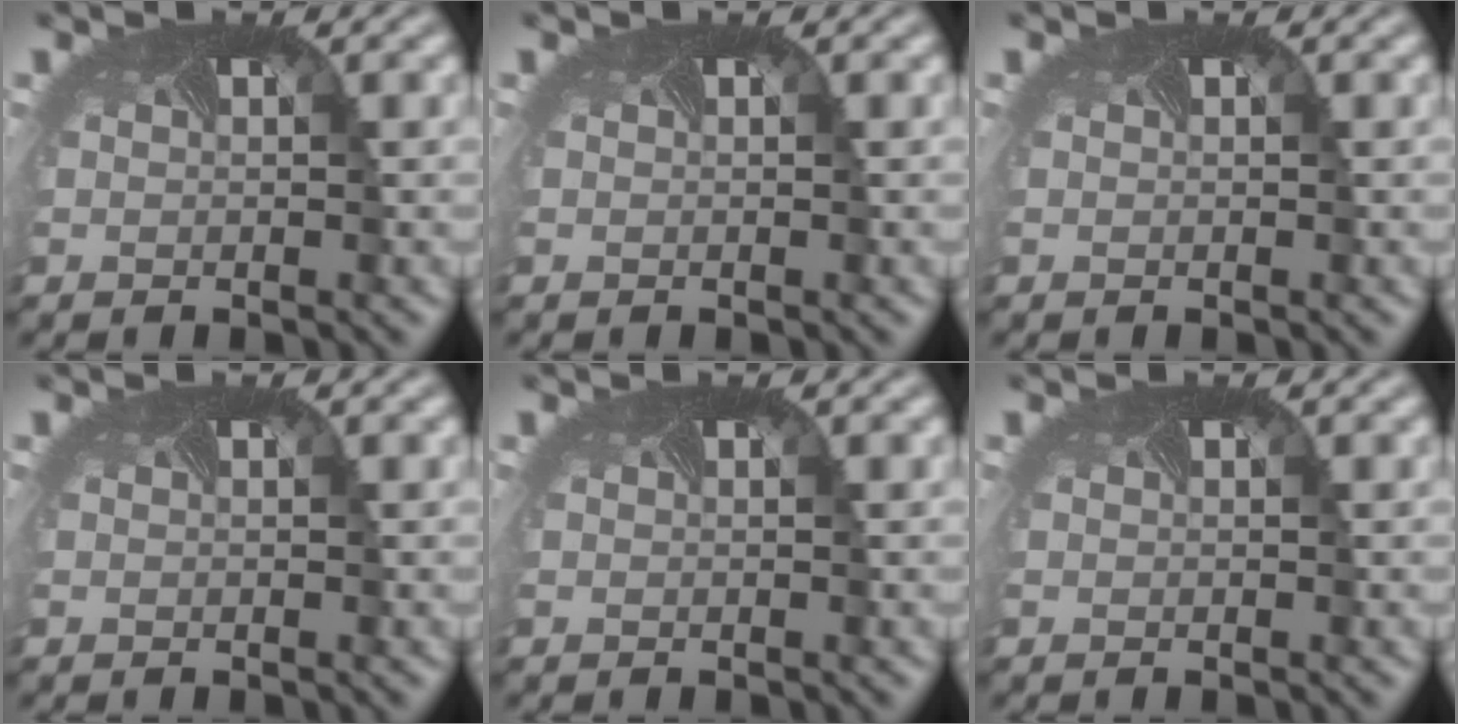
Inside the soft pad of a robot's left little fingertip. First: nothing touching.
{"total": 0.0}
{"total": 0.0}
{"total": 0.0}
{"total": 0.0}
{"total": 0.0}